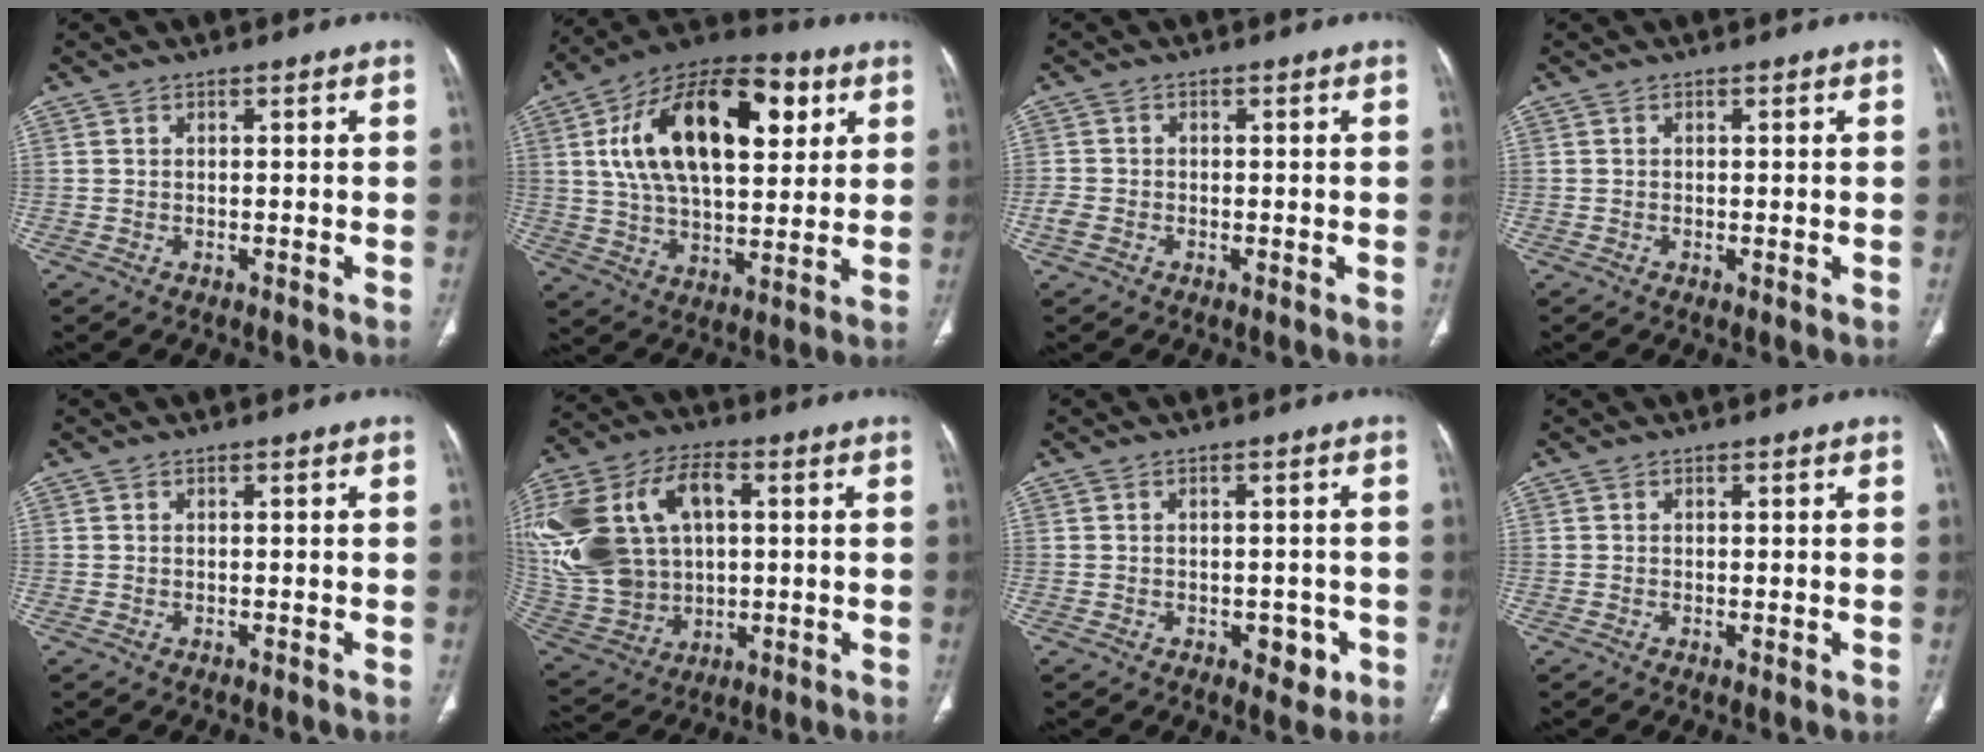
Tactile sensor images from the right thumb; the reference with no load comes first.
{"total": 25.7, "force": [7.7, 13.3, 20.6], "torque": [-0.330, 0.002, 0.122]}
{"total": 2.7, "force": [-0.9, 1.8, 1.7], "torque": [-0.038, 0.001, -0.020]}
{"total": 0.5, "force": [-0.1, 0.1, 0.5], "torque": [-0.014, -0.004, -0.001]}
{"total": 0.0}
{"total": 26.0, "force": [4.5, 18.0, 18.3], "torque": [-0.406, 0.028, 0.101]}
{"total": 4.2, "force": [-1.5, 2.6, 2.9], "torque": [-0.014, 0.004, -0.013]}
{"total": 0.8, "force": [-0.1, 0.2, 0.8], "torque": [-0.018, -0.005, -0.001]}